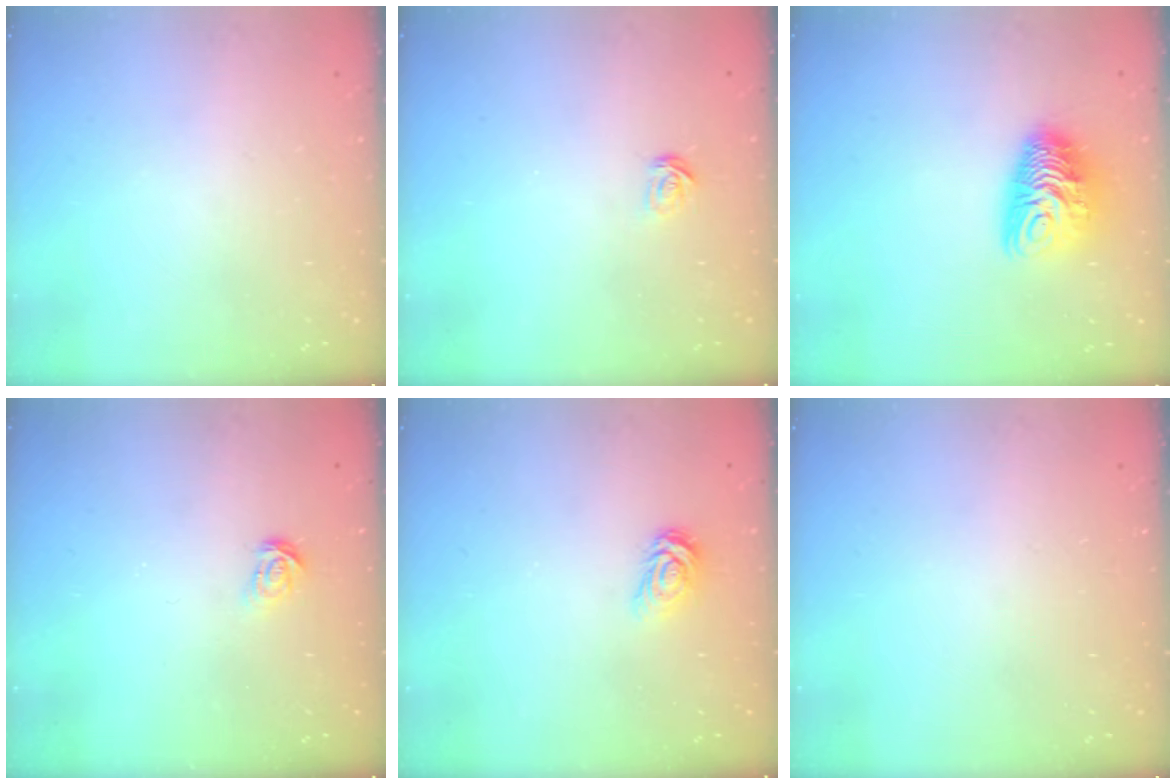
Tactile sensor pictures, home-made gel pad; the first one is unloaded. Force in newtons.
{"total": 2.1, "press": 2.1, "slide": 0.1}
{"total": 10.4, "press": 10.3, "slide": 1.1}
{"total": 3.9, "press": 3.9, "slide": 0.3}
{"total": 3.7, "press": 3.6, "slide": 0.4}
{"total": 0.0}